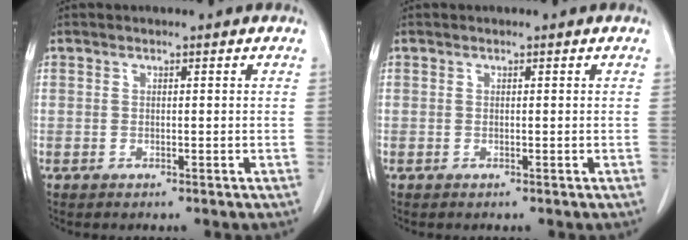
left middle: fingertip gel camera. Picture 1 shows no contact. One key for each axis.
{"total": 0.0}